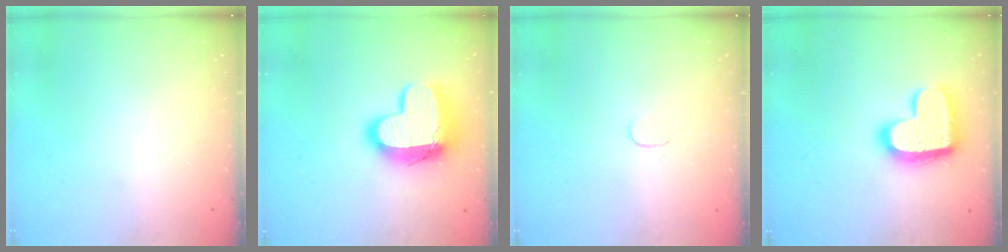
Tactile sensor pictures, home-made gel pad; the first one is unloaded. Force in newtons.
{"total": 15.8, "press": 15.7, "slide": 1.0}
{"total": 3.0, "press": 3.0, "slide": 0.3}
{"total": 18.3, "press": 18.2, "slide": 1.1}